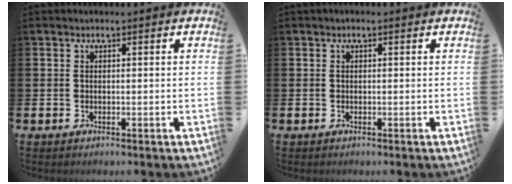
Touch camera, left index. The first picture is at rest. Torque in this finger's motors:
{"motor_torque": [0.74, -1.40, 0.14, 0.05]}